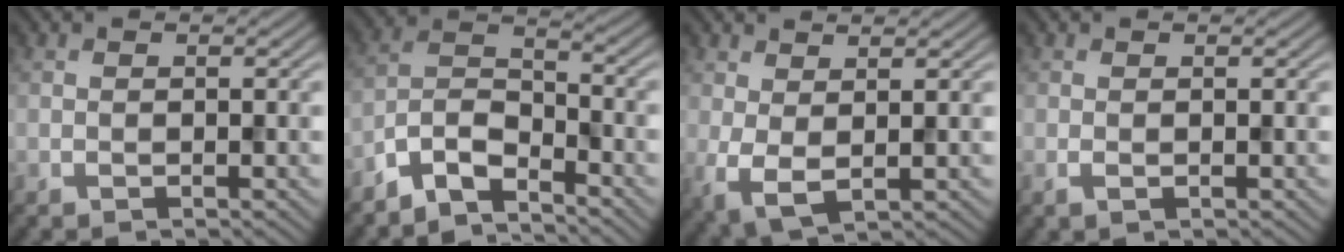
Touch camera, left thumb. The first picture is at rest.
{"total": 6.4, "force": [-5.2, 2.0, 3.1], "torque": [-0.061, 0.002, -0.118]}
{"total": 3.7, "force": [1.0, 1.8, 3.1], "torque": [-0.076, -0.006, 0.019]}
{"total": 0.8, "force": [-0.1, 0.4, 0.7], "torque": [-0.018, -0.003, -0.002]}